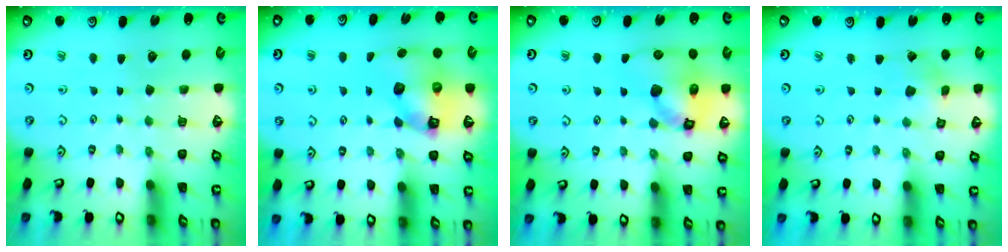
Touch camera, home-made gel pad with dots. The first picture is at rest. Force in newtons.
{"total": 10.7, "press": 10.6, "slide": 1.5}
{"total": 14.9, "press": 14.7, "slide": 2.4}
{"total": 2.4, "press": 2.4, "slide": 0.3}